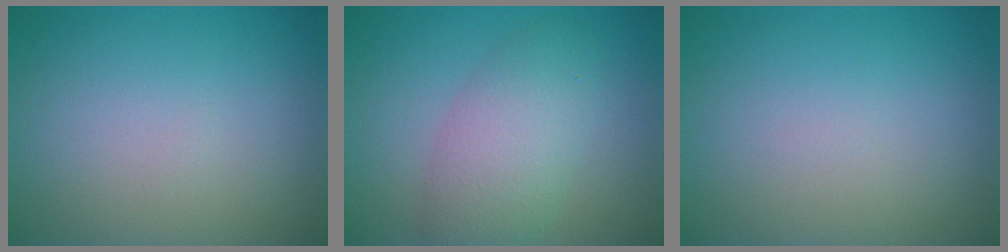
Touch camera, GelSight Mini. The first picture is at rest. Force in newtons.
{"total": 4.8, "press": 4.7, "slide": 0.2}
{"total": 0.0}